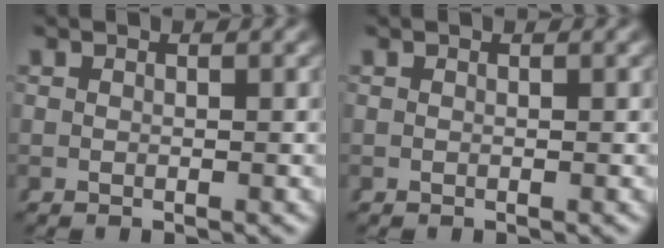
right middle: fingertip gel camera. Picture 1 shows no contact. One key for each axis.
{"total": 0.0}